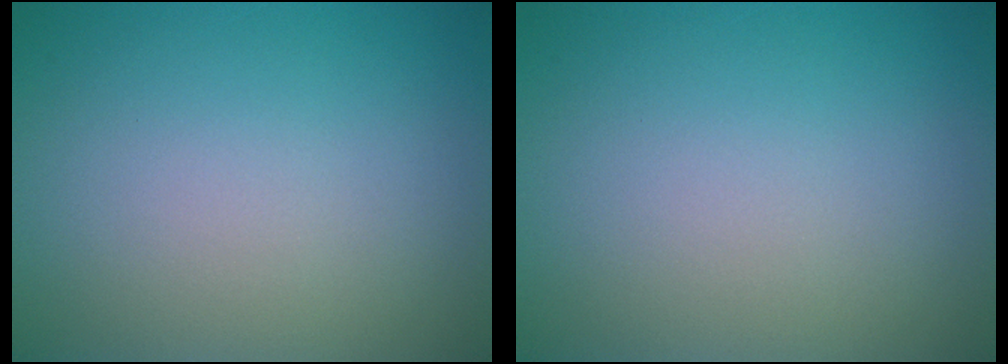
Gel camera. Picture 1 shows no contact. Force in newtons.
{"total": 0.0}